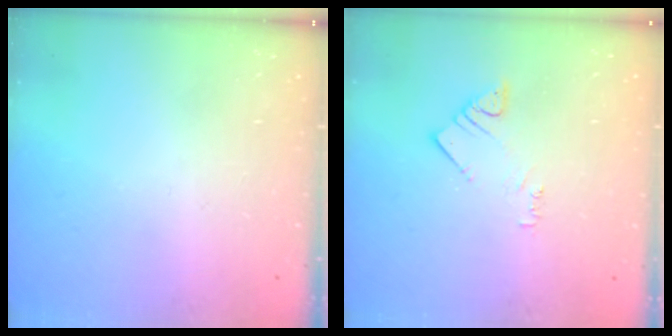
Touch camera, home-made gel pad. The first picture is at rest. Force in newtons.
{"total": 3.3, "press": 3.2, "slide": 0.6}